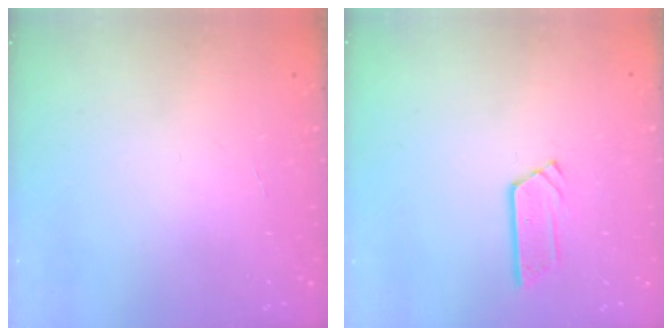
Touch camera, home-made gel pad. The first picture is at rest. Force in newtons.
{"total": 4.3, "press": 4.2, "slide": 0.3}